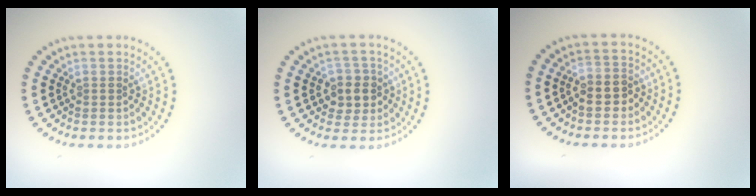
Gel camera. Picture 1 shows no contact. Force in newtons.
{"total": 2.6, "press": 2.5, "slide": 0.8}
{"total": 2.0, "press": 1.9, "slide": 0.6}